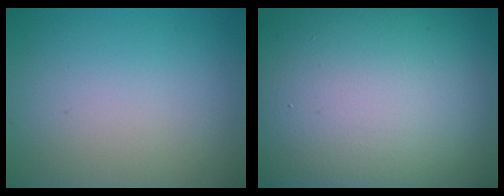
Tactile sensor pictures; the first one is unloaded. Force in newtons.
{"total": 22.9, "press": 22.8, "slide": 0.9}